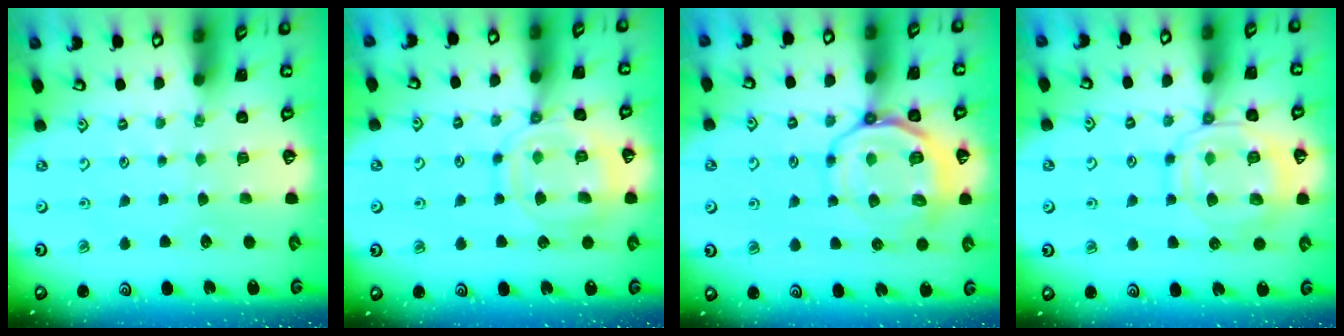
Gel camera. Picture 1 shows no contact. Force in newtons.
{"total": 11.9, "press": 11.9, "slide": 0.7}
{"total": 11.5, "press": 11.2, "slide": 2.6}
{"total": 11.8, "press": 11.7, "slide": 1.2}